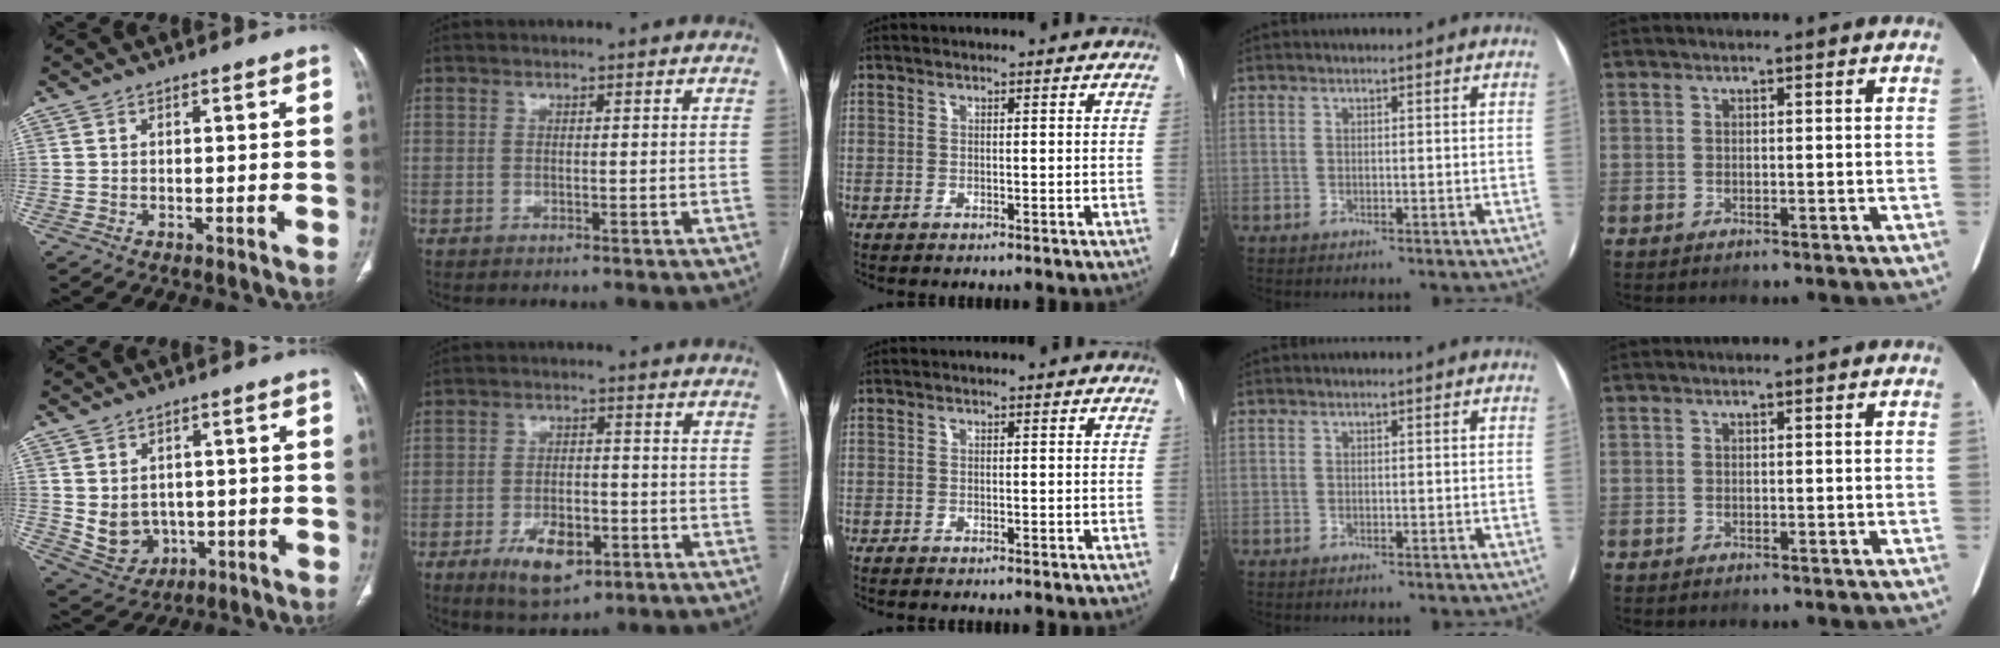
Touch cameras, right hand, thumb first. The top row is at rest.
{"thumb": {"total": 7.4, "force": [-0.2, 6.3, 3.9], "torque": [-0.045, 0.000, 0.023]}, "index": {"total": 7.8, "force": [-3.4, 4.0, 5.8], "torque": [-0.101, -0.004, -0.045]}, "middle": {"total": 0.7, "force": [-0.6, -0.3, 0.3], "torque": [-0.001, 0.000, -0.012]}}